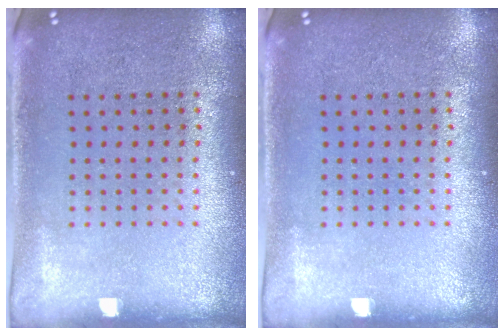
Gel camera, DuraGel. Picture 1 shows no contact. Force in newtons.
{"total": 0.0}